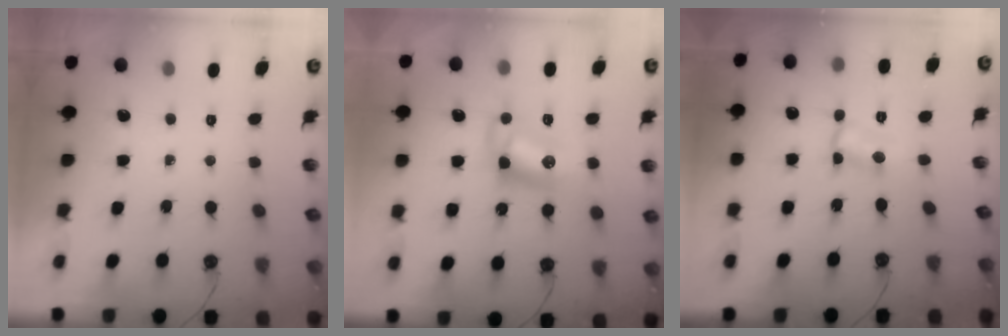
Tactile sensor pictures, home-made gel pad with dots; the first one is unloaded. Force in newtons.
{"total": 10.9, "press": 10.2, "slide": 3.9}
{"total": 2.2, "press": 2.2, "slide": 0.1}